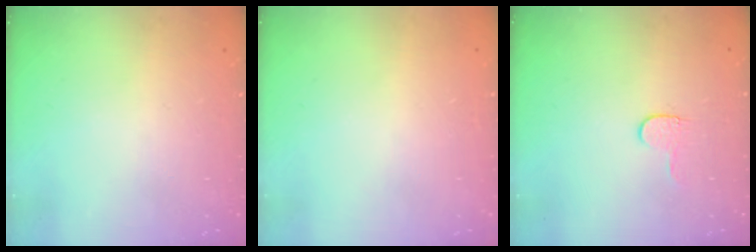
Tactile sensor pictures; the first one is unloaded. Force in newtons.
{"total": 0.6, "press": 0.5, "slide": 0.2}
{"total": 3.6, "press": 3.6, "slide": 0.3}